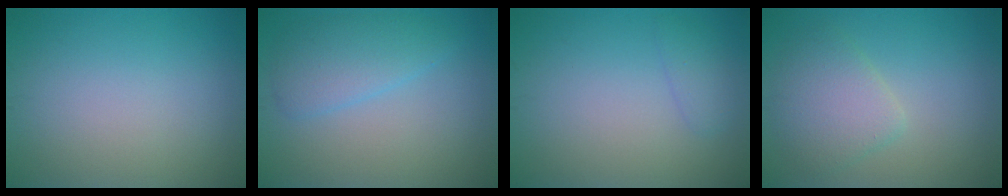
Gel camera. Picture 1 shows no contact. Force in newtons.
{"total": 3.3, "press": 3.3, "slide": 0.1}
{"total": 1.3, "press": 1.3, "slide": 0.1}
{"total": 3.7, "press": 3.7, "slide": 0.2}